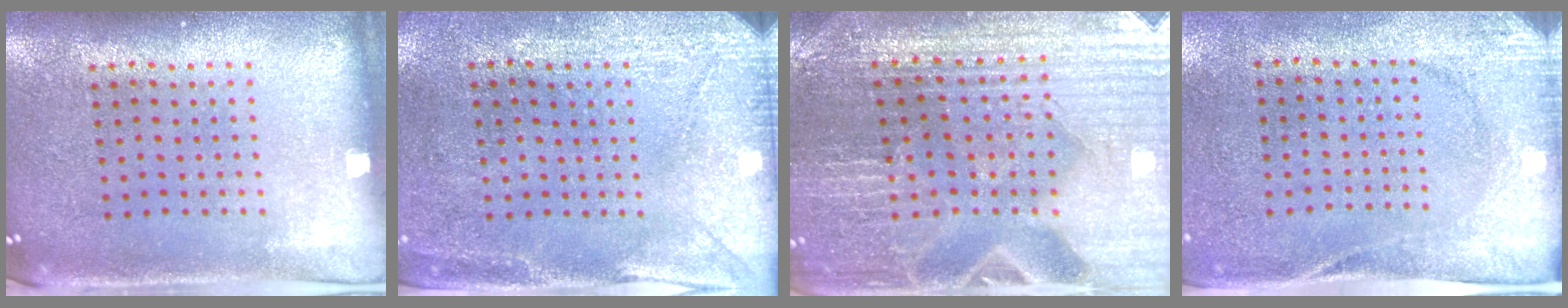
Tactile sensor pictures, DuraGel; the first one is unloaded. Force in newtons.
{"total": 2.9, "press": 2.4, "slide": 1.6}
{"total": 2.9, "press": 2.8, "slide": 0.3}
{"total": 2.7, "press": 2.1, "slide": 1.7}